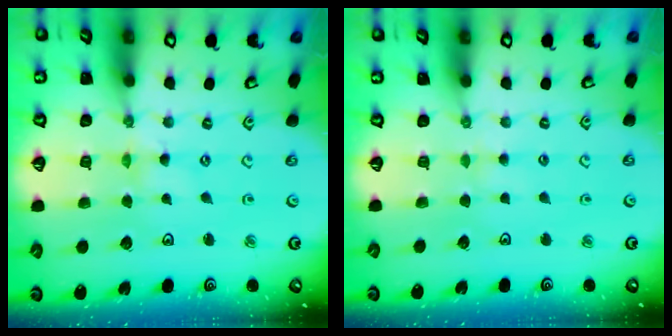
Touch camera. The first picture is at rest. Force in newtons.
{"total": 2.2, "press": 2.2, "slide": 0.4}